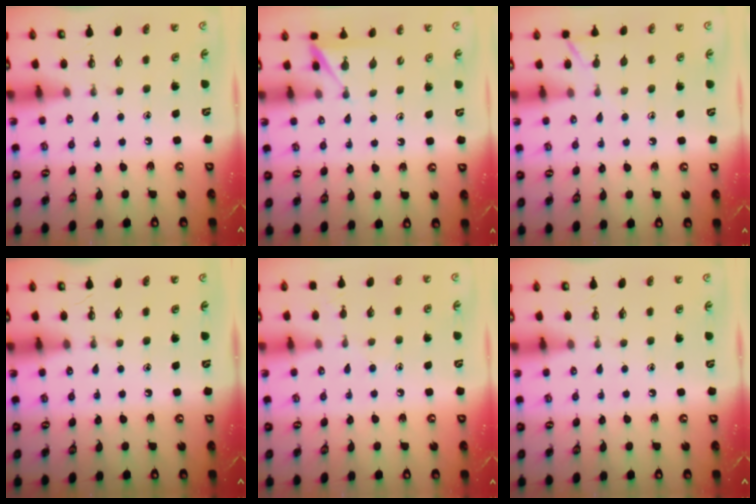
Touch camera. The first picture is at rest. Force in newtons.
{"total": 3.0, "press": 3.0, "slide": 0.4}
{"total": 4.9, "press": 4.9, "slide": 0.4}
{"total": 0.0}
{"total": 7.0, "press": 7.0, "slide": 0.7}
{"total": 0.0}